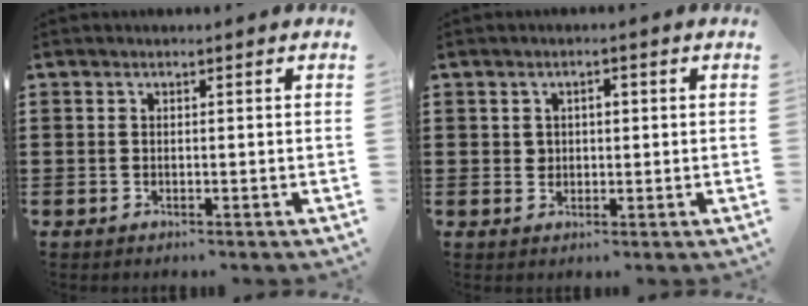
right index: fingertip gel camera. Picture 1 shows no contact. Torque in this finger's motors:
{"motor_torque": [0.04, 0.15, 0.01, 0.01]}